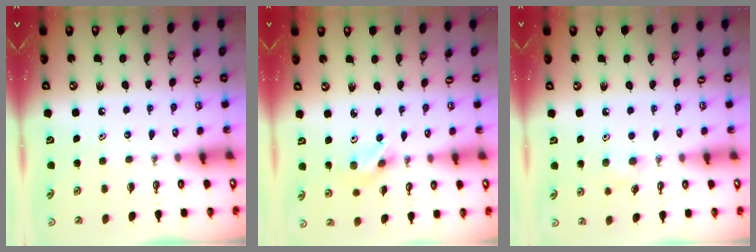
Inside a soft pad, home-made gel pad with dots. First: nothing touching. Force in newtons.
{"total": 3.4, "press": 3.3, "slide": 0.8}
{"total": 6.4, "press": 6.2, "slide": 1.7}